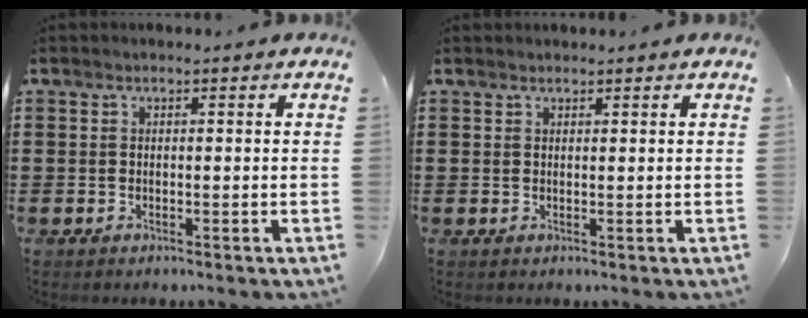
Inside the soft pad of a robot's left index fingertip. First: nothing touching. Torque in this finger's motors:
{"motor_torque": [-0.24, -0.23, -0.14, -0.01]}